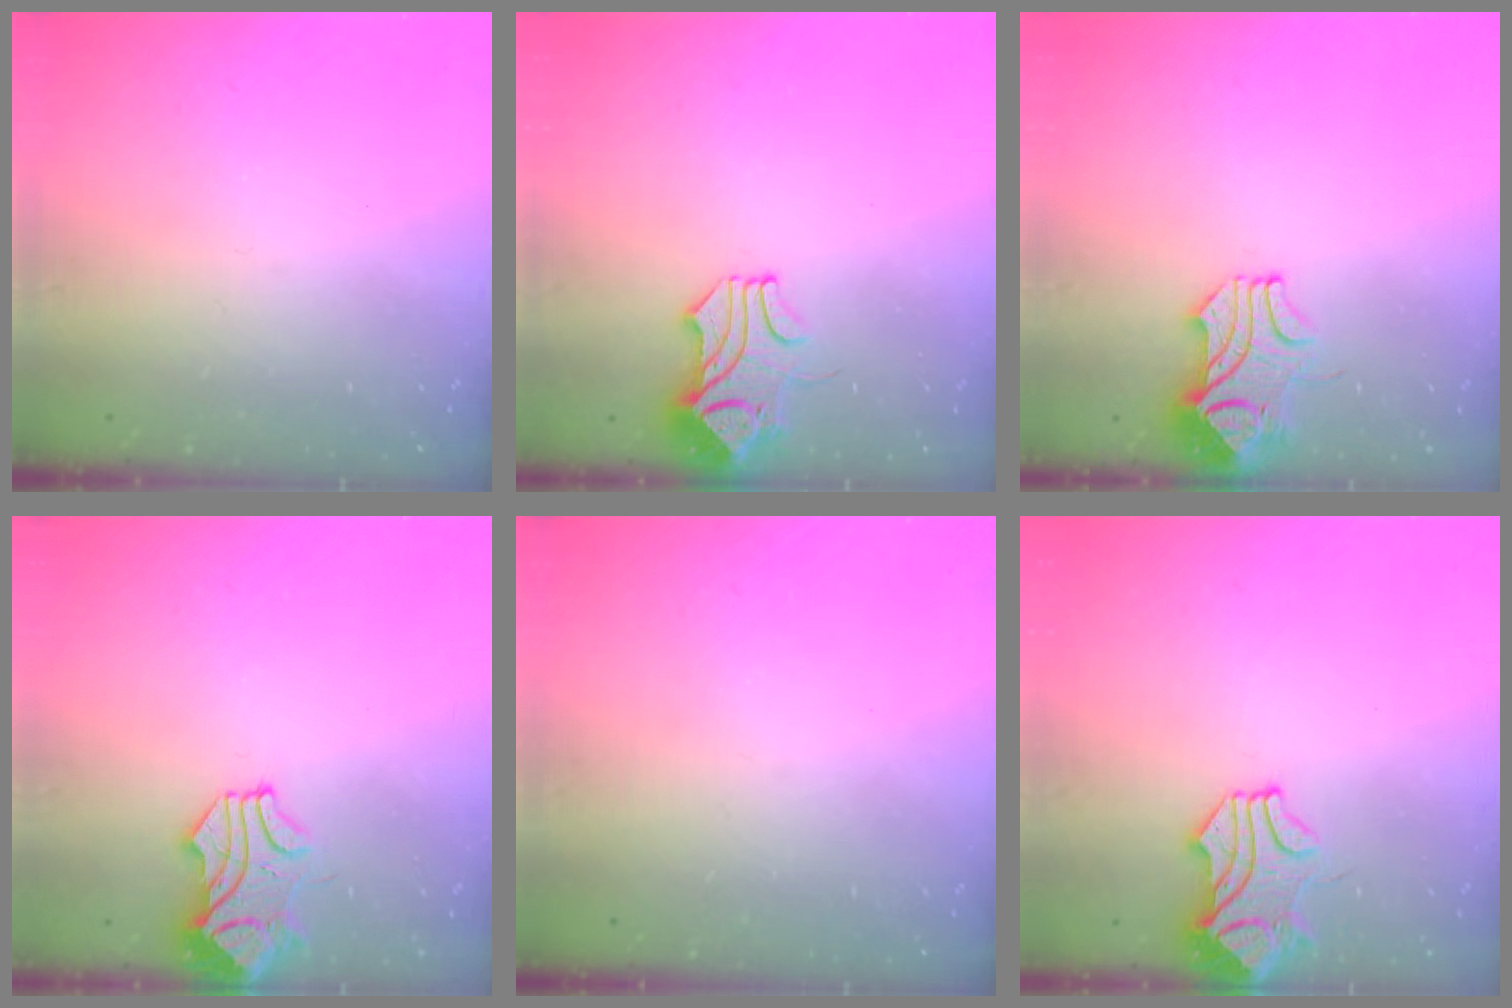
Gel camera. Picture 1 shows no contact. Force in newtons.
{"total": 1.8, "press": 1.6, "slide": 0.7}
{"total": 2.4, "press": 2.2, "slide": 1.0}
{"total": 1.7, "press": 1.5, "slide": 0.8}
{"total": 0.0}
{"total": 1.8, "press": 1.7, "slide": 0.5}